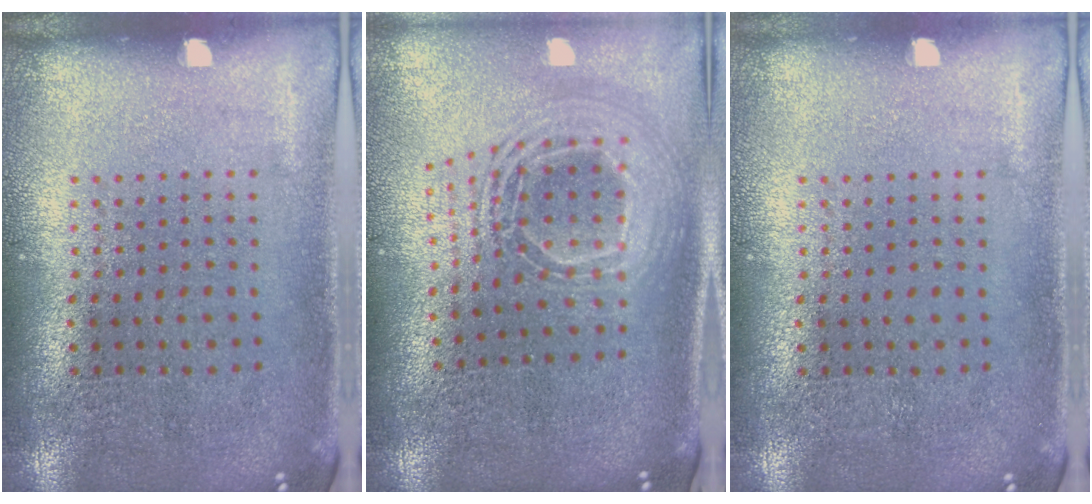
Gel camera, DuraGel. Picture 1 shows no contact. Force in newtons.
{"total": 2.2, "press": 1.7, "slide": 1.5}
{"total": 0.0}